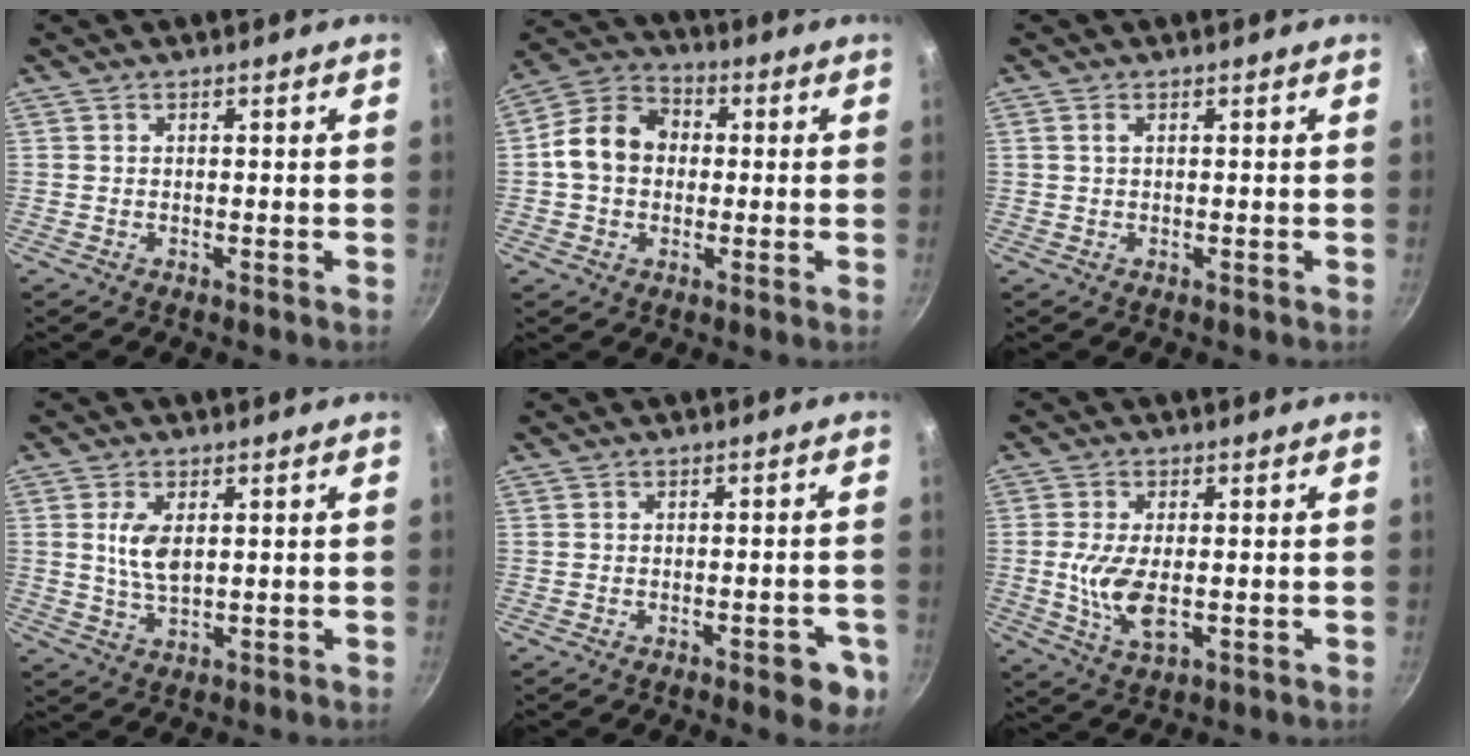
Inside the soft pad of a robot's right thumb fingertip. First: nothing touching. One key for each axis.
{"total": 11.0, "fx": 0.2, "fy": 8.8, "fz": 6.6, "tx": -0.087, "ty": 0.025, "tz": -0.018}
{"total": 0.9, "fx": 0.3, "fy": 0.5, "fz": 0.7, "tx": -0.013, "ty": 0.002, "tz": 0.004}
{"total": 6.0, "fx": 1.2, "fy": 3.2, "fz": 5.0, "tx": -0.094, "ty": -0.011, "tz": 0.025}
{"total": 6.0, "fx": -2.6, "fy": 2.5, "fz": 4.8, "tx": -0.040, "ty": 0.015, "tz": -0.026}
{"total": 8.4, "fx": -0.8, "fy": 4.0, "fz": 7.3, "tx": -0.151, "ty": -0.012, "tz": -0.015}